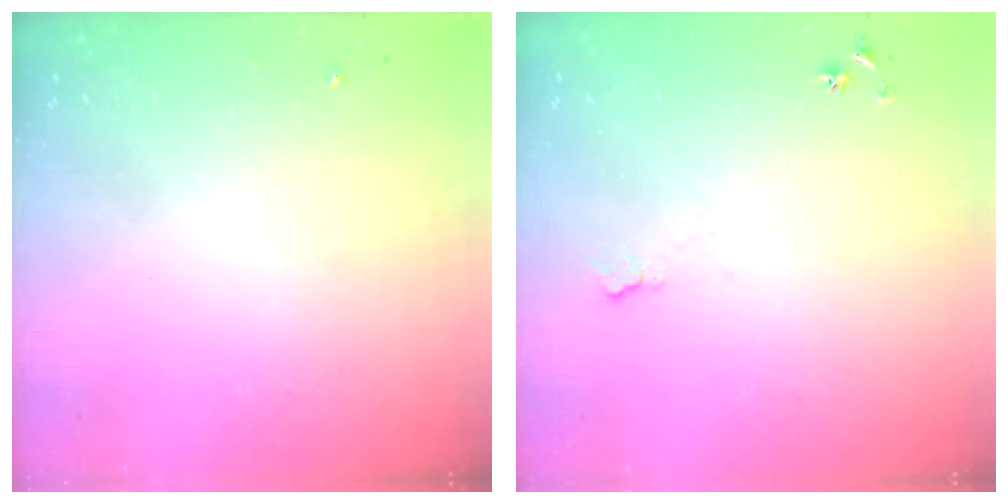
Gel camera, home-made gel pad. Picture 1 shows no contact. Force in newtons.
{"total": 6.5, "press": 6.4, "slide": 0.8}